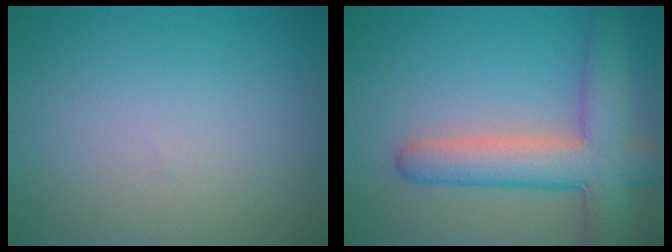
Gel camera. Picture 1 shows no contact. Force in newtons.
{"total": 6.8, "press": 6.8, "slide": 0.4}